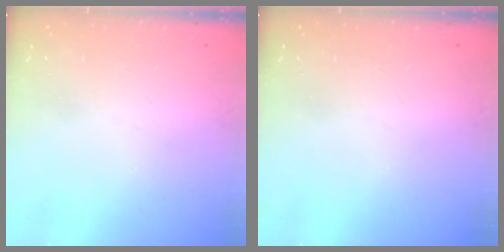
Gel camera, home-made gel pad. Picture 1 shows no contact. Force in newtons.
{"total": 0.0}